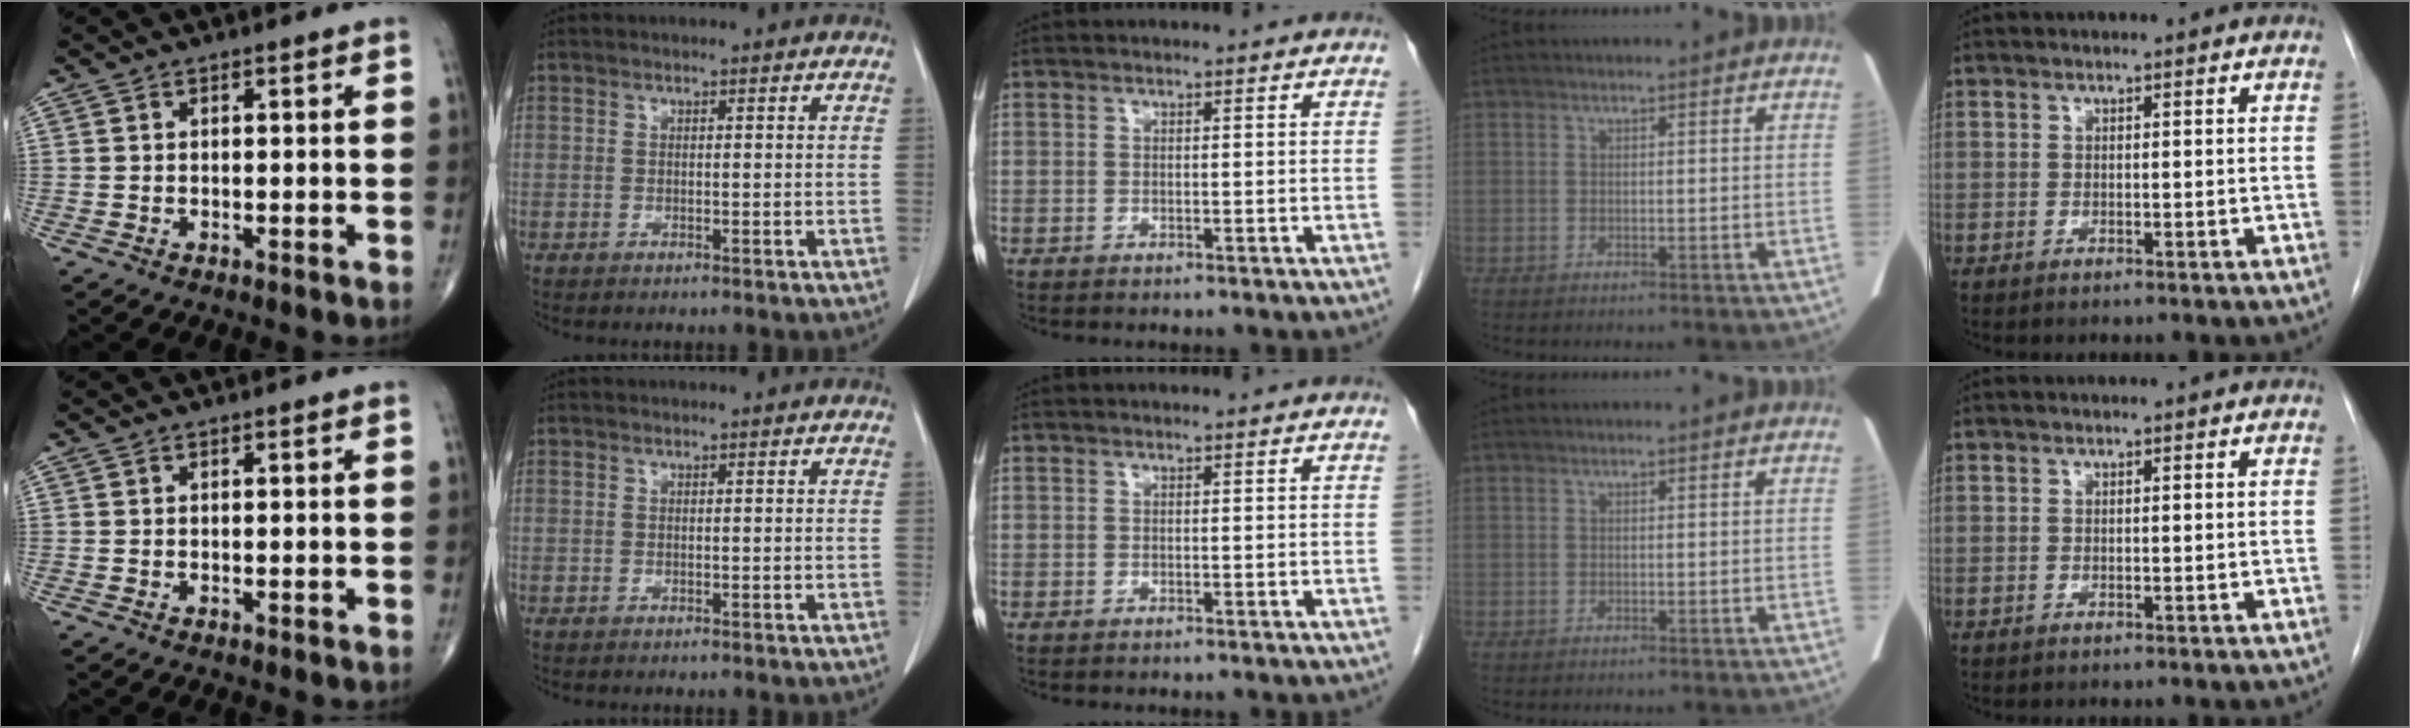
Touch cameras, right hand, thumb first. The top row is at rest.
{}